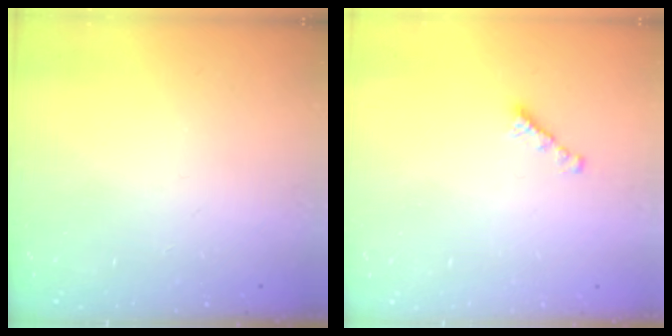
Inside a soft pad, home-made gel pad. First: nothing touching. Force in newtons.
{"total": 2.7, "press": 2.7, "slide": 0.2}